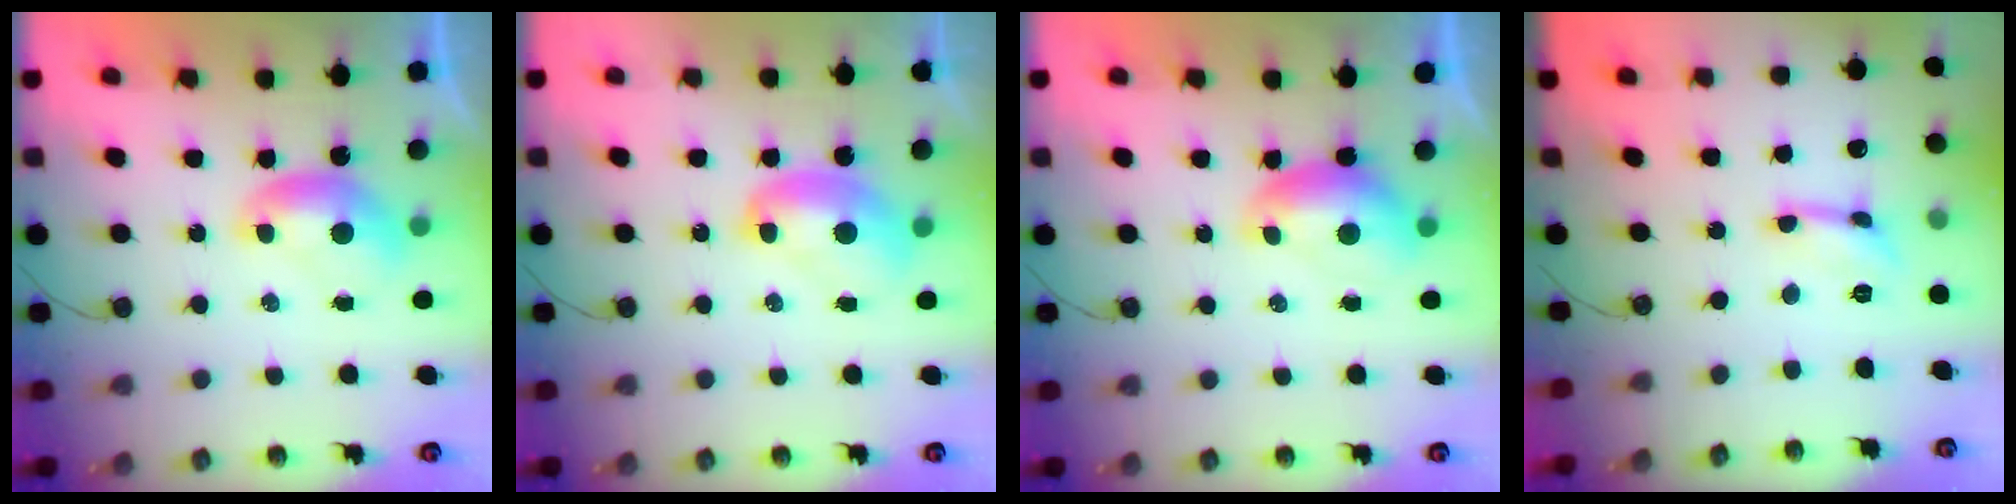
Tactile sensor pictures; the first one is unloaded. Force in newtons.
{"total": 2.4, "press": 2.4, "slide": 0.3}
{"total": 0.6, "press": 0.6, "slide": 0.2}
{"total": 0.0}